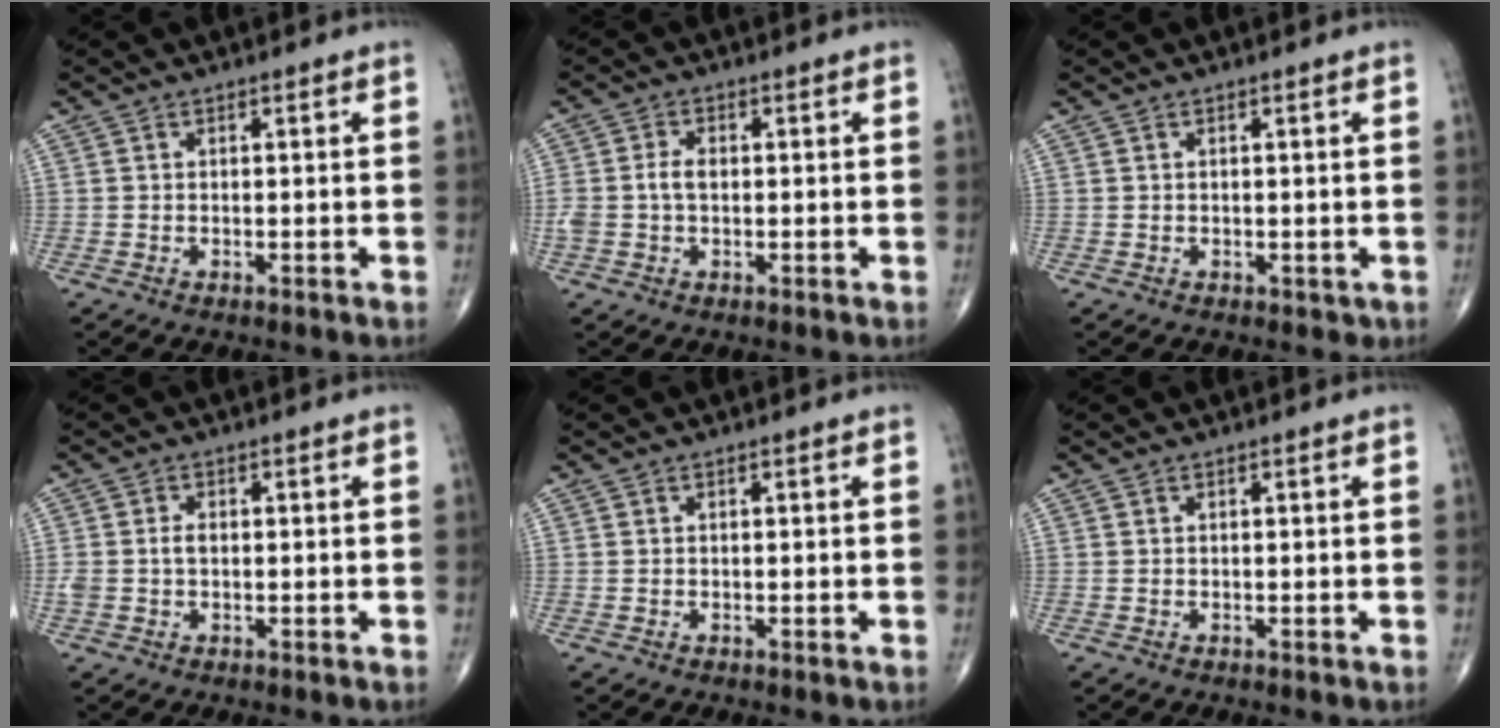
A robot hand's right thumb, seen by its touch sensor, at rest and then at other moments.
{"total": 4.0, "force": [-0.1, 2.6, 3.0], "torque": [-0.074, 0.012, -0.002]}
{"total": 0.5, "force": [0.1, 0.5, 0.2], "torque": [0.004, 0.001, 0.003]}
{"total": 2.6, "force": [0.0, 1.7, 1.9], "torque": [-0.047, 0.008, 0.000]}
{"total": 0.0}
{"total": 0.0}